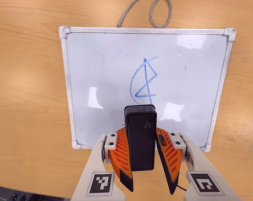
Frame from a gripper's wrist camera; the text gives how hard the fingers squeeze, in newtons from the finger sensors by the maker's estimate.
{"total": 7.6, "left": 8.0, "right": 7.2}